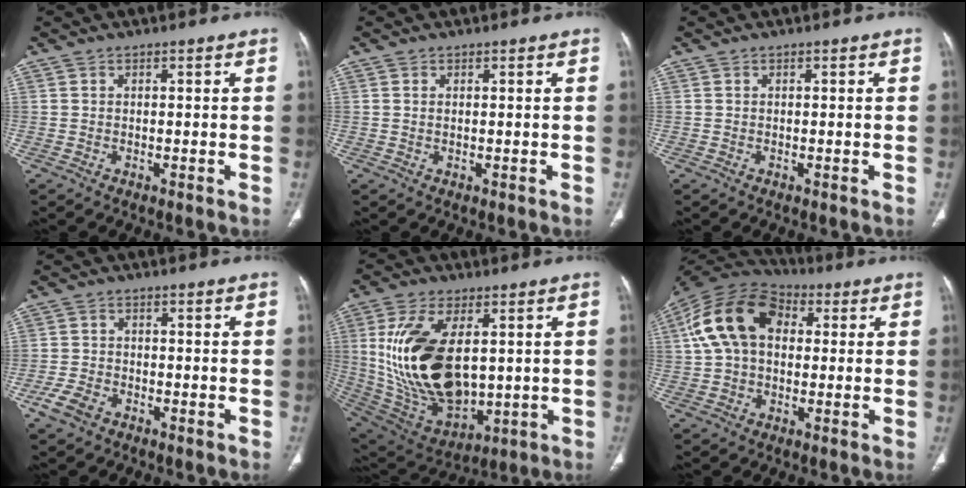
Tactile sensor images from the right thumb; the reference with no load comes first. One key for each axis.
{"total": 0.6, "fx": 0.2, "fy": 0.2, "fz": 0.5, "tx": -0.015, "ty": 0.001, "tz": 0.006}
{"total": 0.0}
{"total": 4.5, "fx": -2.5, "fy": 2.8, "fz": 2.4, "tx": -0.053, "ty": 0.008, "tz": -0.046}
{"total": 23.1, "fx": 2.5, "fy": 12.7, "fz": 19.1, "tx": -0.364, "ty": -0.020, "tz": 0.070}
{"total": 16.0, "fx": 3.0, "fy": 10.9, "fz": 11.2, "tx": -0.202, "ty": 0.034, "tz": 0.045}